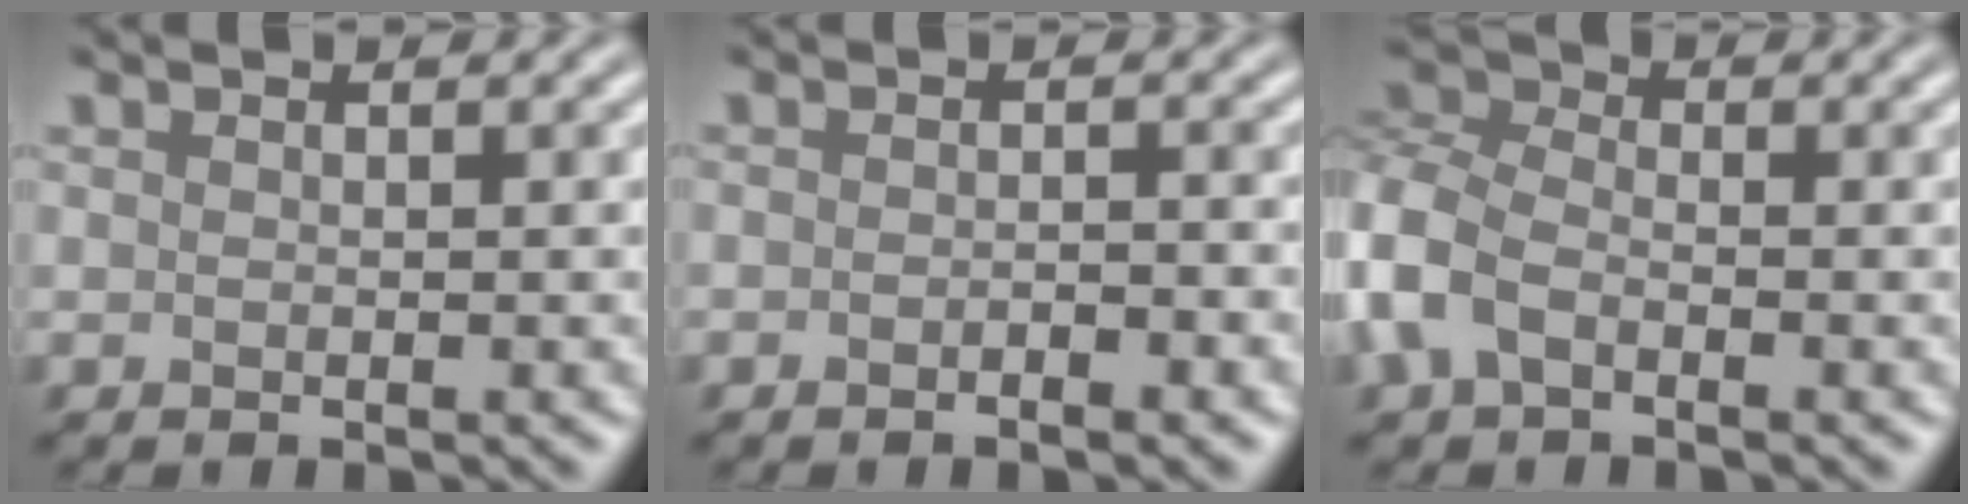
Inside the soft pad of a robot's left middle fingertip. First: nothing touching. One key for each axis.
{"total": 1.3, "fx": -1.0, "fy": 0.2, "fz": 0.8, "tx": -0.010, "ty": -0.001, "tz": -0.011}
{"total": 4.4, "fx": -1.7, "fy": 3.0, "fz": 2.7, "tx": -0.073, "ty": 0.006, "tz": -0.049}